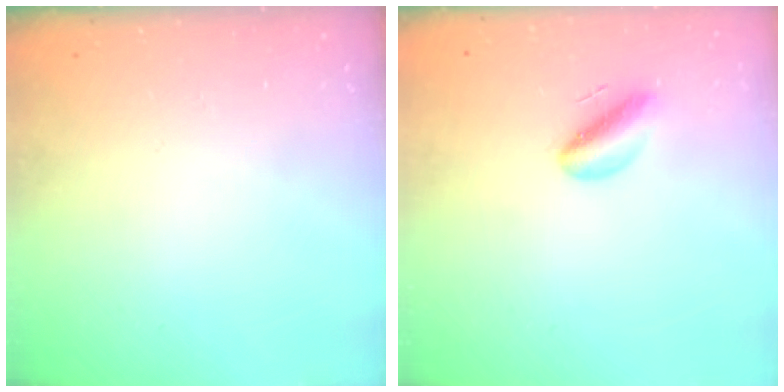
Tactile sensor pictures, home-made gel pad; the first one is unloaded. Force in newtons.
{"total": 5.2, "press": 4.9, "slide": 1.8}